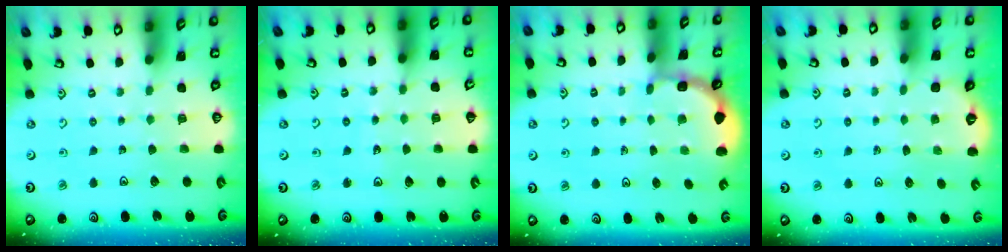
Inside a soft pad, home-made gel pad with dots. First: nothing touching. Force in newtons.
{"total": 3.7, "press": 3.7, "slide": 0.2}
{"total": 2.1, "press": 2.1, "slide": 0.3}
{"total": 1.4, "press": 0.8, "slide": 1.2}